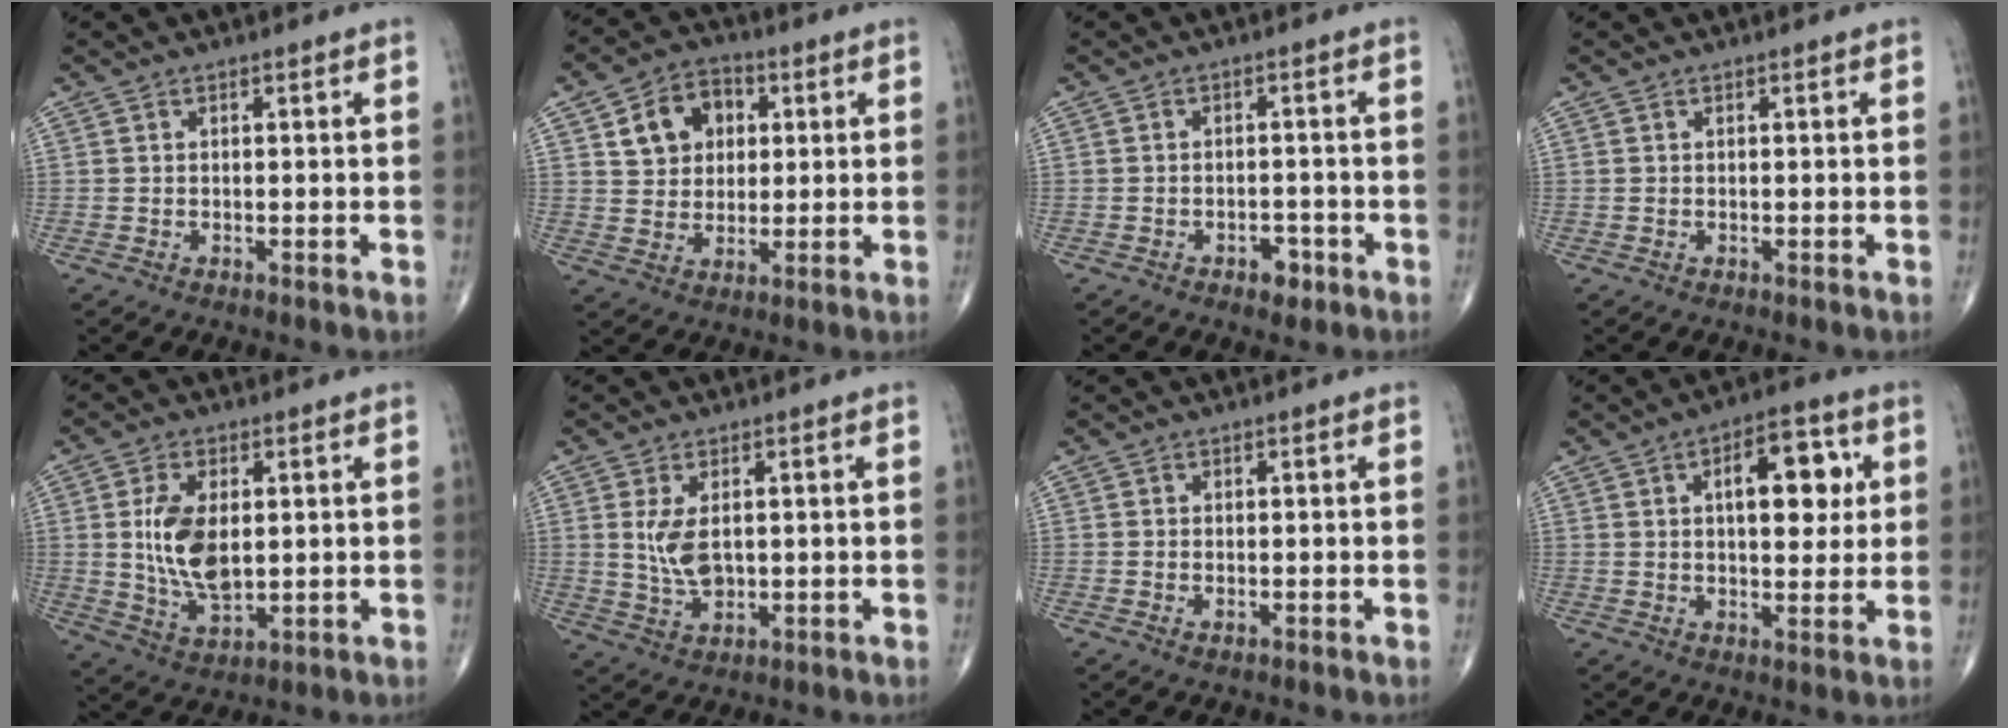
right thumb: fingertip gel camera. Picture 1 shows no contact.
{"total": 10.0, "force": [3.2, 7.8, 5.4], "torque": [-0.053, -0.002, 0.052]}
{"total": 3.1, "force": [-1.8, 1.9, 1.7], "torque": [-0.007, 0.011, -0.021]}
{"total": 0.0}
{"total": 11.0, "force": [1.3, 6.0, 9.1], "torque": [-0.169, -0.014, 0.035]}
{"total": 5.9, "force": [1.0, 3.2, 4.8], "torque": [-0.093, -0.010, 0.028]}
{"total": 0.7, "force": [-0.2, 0.4, 0.5], "torque": [-0.008, 0.002, -0.001]}
{"total": 11.7, "force": [3.1, 5.8, 9.6], "torque": [-0.104, 0.001, 0.041]}